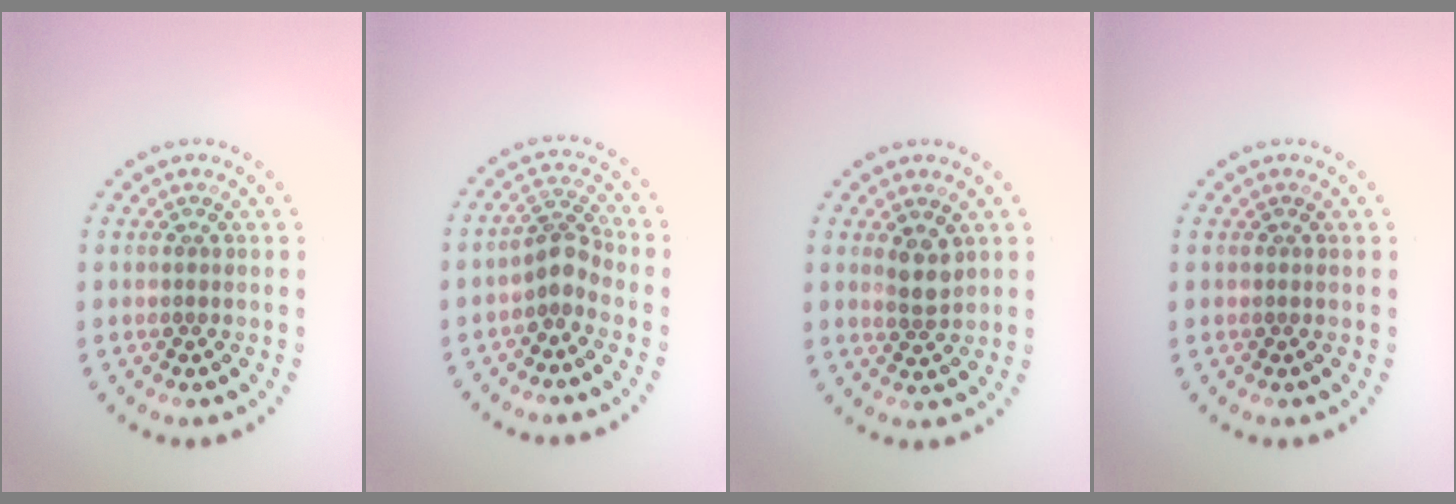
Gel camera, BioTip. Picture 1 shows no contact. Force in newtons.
{"total": 2.4, "press": 1.9, "slide": 1.5}
{"total": 2.1, "press": 1.8, "slide": 1.0}
{"total": 0.0}